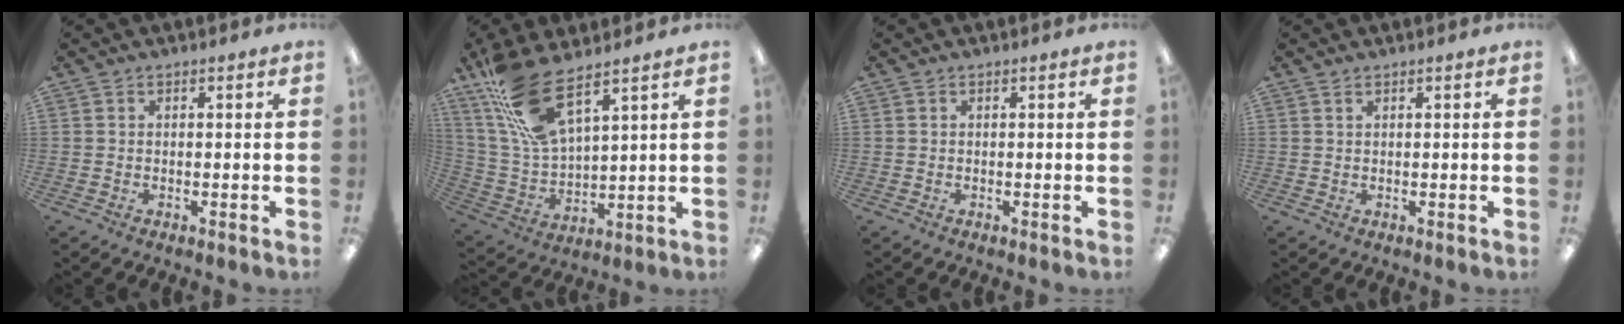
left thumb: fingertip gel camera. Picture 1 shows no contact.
{"total": 15.8, "force": [10.6, 5.2, 10.4], "torque": [-0.238, -0.044, 0.192]}
{"total": 0.0}
{"total": 0.5, "force": [0.4, 0.1, 0.3], "torque": [-0.008, 0.001, 0.008]}